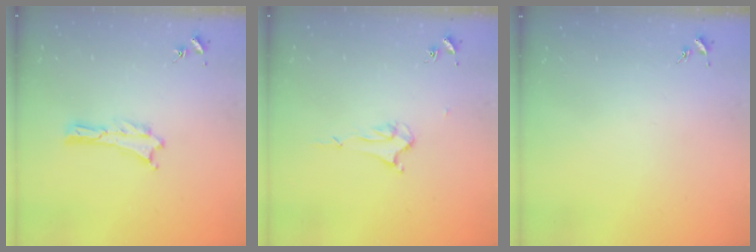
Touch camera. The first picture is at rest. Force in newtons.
{"total": 2.1, "press": 2.1, "slide": 0.3}
{"total": 0.0}